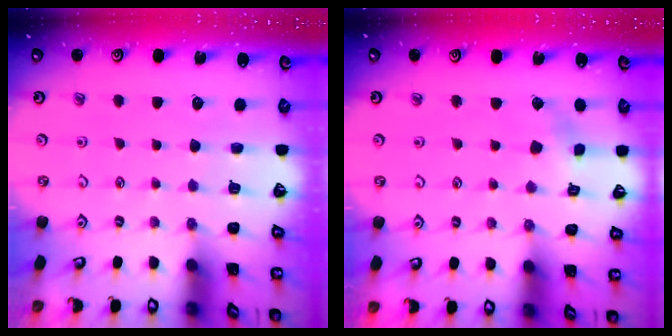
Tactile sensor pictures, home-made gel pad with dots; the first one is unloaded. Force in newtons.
{"total": 2.3, "press": 2.2, "slide": 0.3}